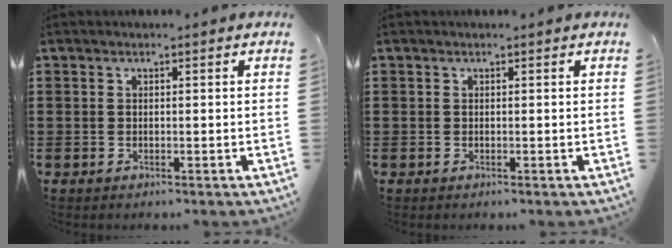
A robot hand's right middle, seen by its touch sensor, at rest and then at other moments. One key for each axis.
{"total": 0.0}